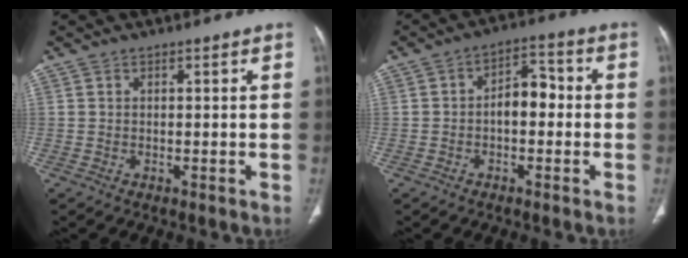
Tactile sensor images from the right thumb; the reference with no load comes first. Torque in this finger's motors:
{"motor_torque": [0.67, 1.22, 0.60, 0.39, 0.05]}